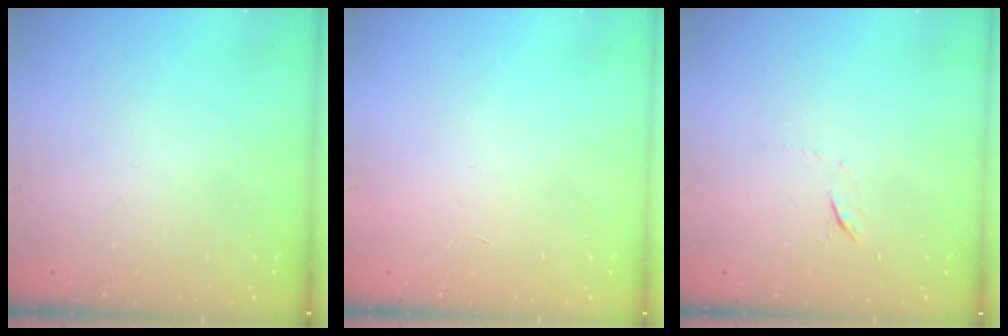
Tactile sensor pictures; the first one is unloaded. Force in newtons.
{"total": 1.7, "press": 1.7, "slide": 0.1}
{"total": 5.0, "press": 4.8, "slide": 1.4}